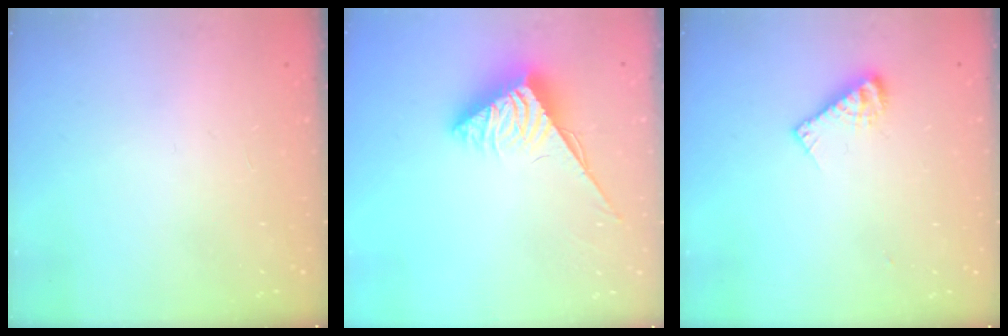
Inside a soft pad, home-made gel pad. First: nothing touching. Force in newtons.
{"total": 4.7, "press": 4.7, "slide": 0.5}
{"total": 6.9, "press": 6.8, "slide": 0.4}